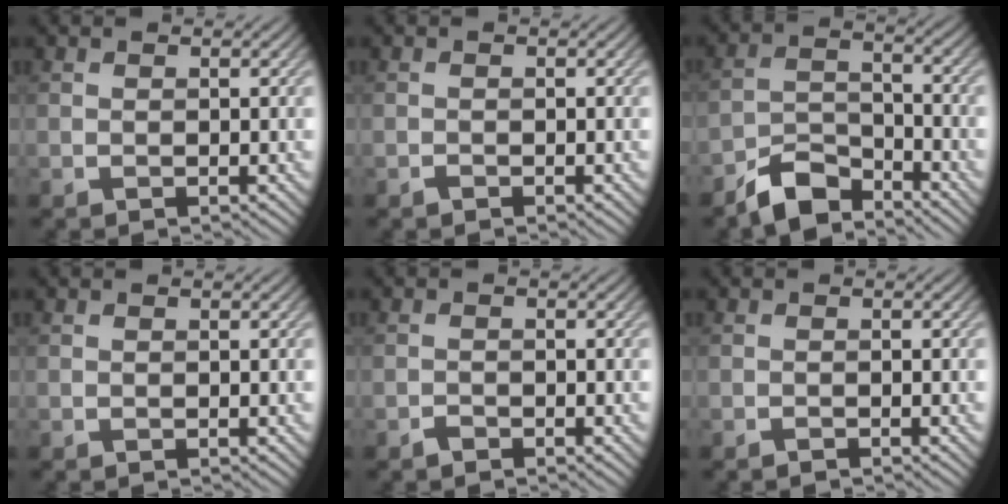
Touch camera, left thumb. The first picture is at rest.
{"total": 0.5, "force": [-0.4, 0.2, 0.2], "torque": [-0.003, 0.000, -0.008]}
{"total": 6.4, "force": [-5.3, 2.3, 2.6], "torque": [-0.049, -0.002, -0.113]}
{"total": 0.0}
{"total": 0.9, "force": [-0.8, 0.4, 0.3], "torque": [-0.004, 0.001, -0.017]}
{"total": 0.6, "force": [-0.6, 0.1, 0.2], "torque": [-0.003, -0.001, -0.012]}